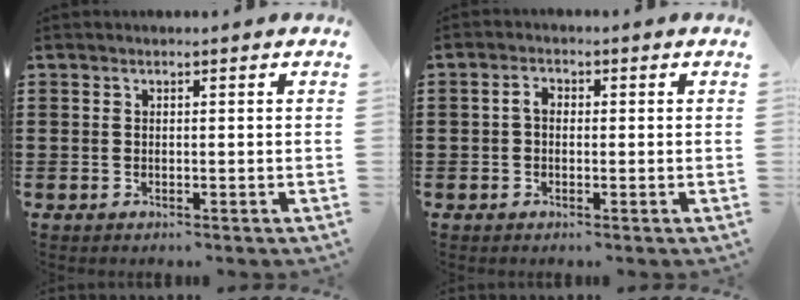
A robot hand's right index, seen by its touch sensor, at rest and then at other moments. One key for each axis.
{"total": 2.1, "fx": -0.2, "fy": 1.4, "fz": 1.6, "tx": -0.039, "ty": 0.003, "tz": -0.008}